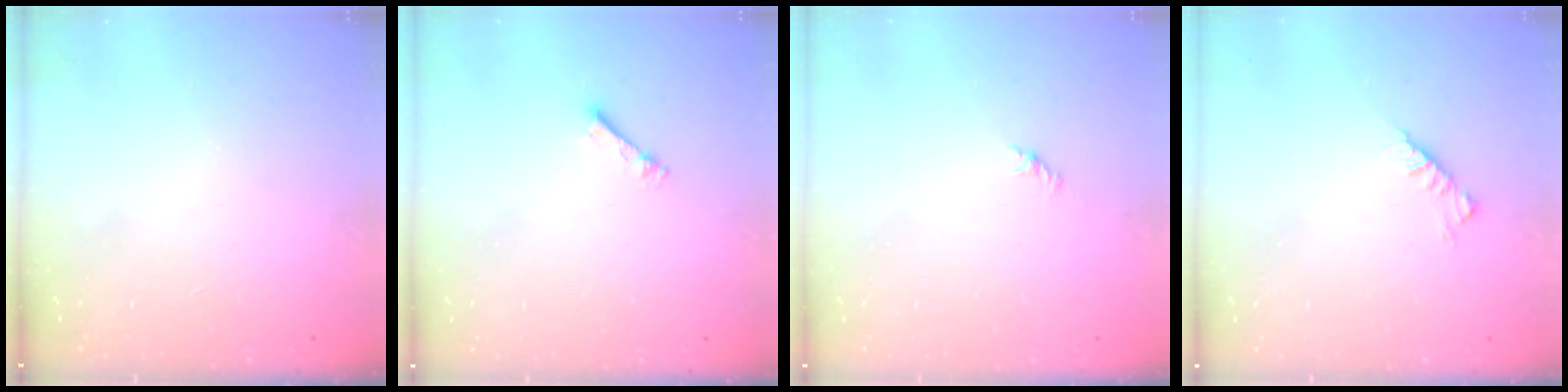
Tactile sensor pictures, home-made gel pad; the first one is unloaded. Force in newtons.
{"total": 2.1, "press": 2.1, "slide": 0.3}
{"total": 1.0, "press": 0.9, "slide": 0.4}
{"total": 3.0, "press": 2.9, "slide": 0.8}